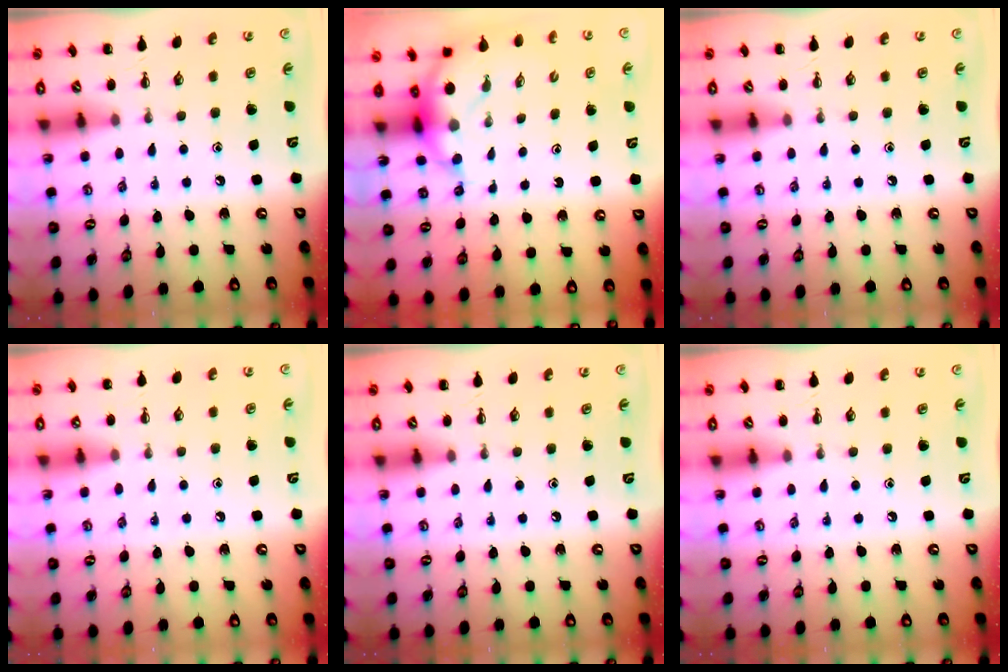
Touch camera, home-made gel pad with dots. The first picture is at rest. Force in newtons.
{"total": 6.2, "press": 6.0, "slide": 1.2}
{"total": 0.0}
{"total": 5.0, "press": 4.7, "slide": 1.7}
{"total": 0.0}
{"total": 0.0}